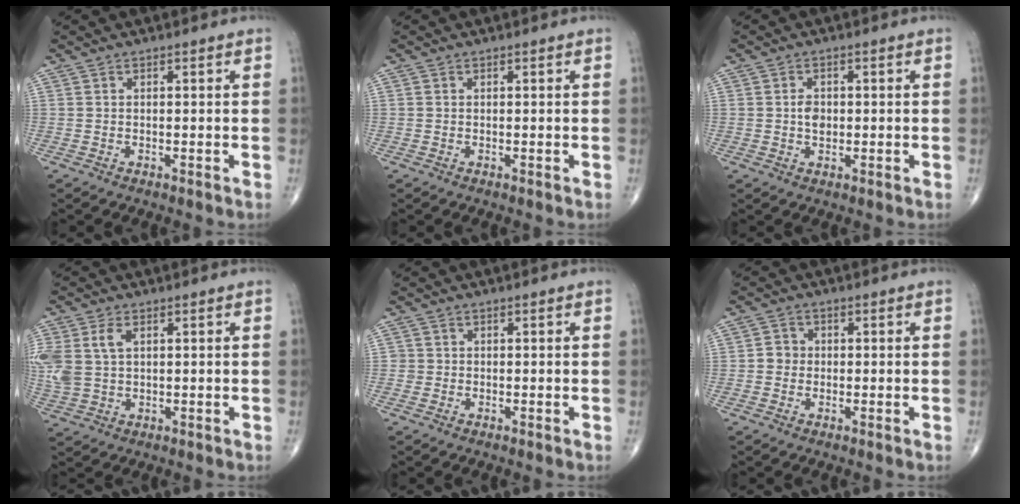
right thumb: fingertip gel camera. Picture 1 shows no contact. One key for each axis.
{"total": 0.0}
{"total": 2.7, "fx": 0.0, "fy": 1.9, "fz": 1.9, "tx": -0.024, "ty": 0.001, "tz": -0.001}
{"total": 8.5, "fx": 2.2, "fy": 5.4, "fz": 6.2, "tx": -0.158, "ty": 0.009, "tz": 0.052}
{"total": 1.1, "fx": -0.2, "fy": 1.1, "fz": 0.0, "tx": 0.007, "ty": 0.006, "tz": -0.005}
{"total": 2.4, "fx": -0.3, "fy": 2.3, "fz": 0.8, "tx": 0.001, "ty": 0.007, "tz": -0.010}